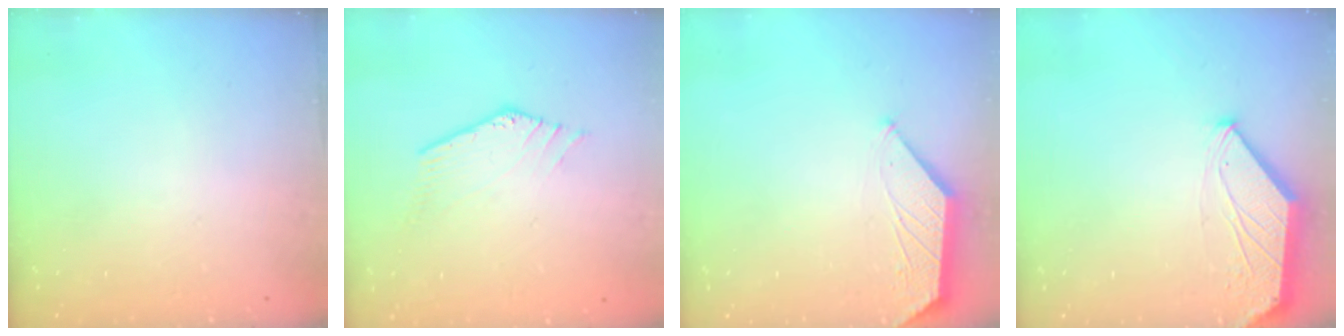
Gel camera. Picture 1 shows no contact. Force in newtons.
{"total": 1.3, "press": 1.3, "slide": 0.1}
{"total": 0.8, "press": 0.7, "slide": 0.1}
{"total": 1.6, "press": 1.5, "slide": 0.3}